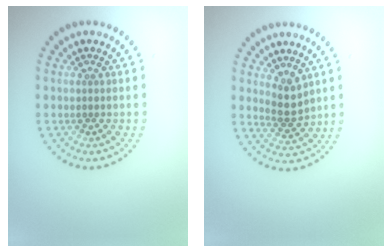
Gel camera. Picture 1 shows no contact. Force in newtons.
{"total": 2.2, "press": 1.9, "slide": 1.2}